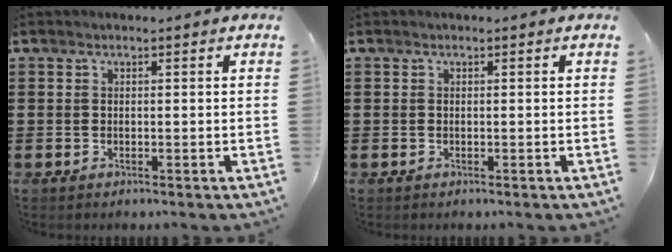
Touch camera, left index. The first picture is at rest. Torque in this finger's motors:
{"motor_torque": [-0.01, 0.01, -0.01, 0.00]}